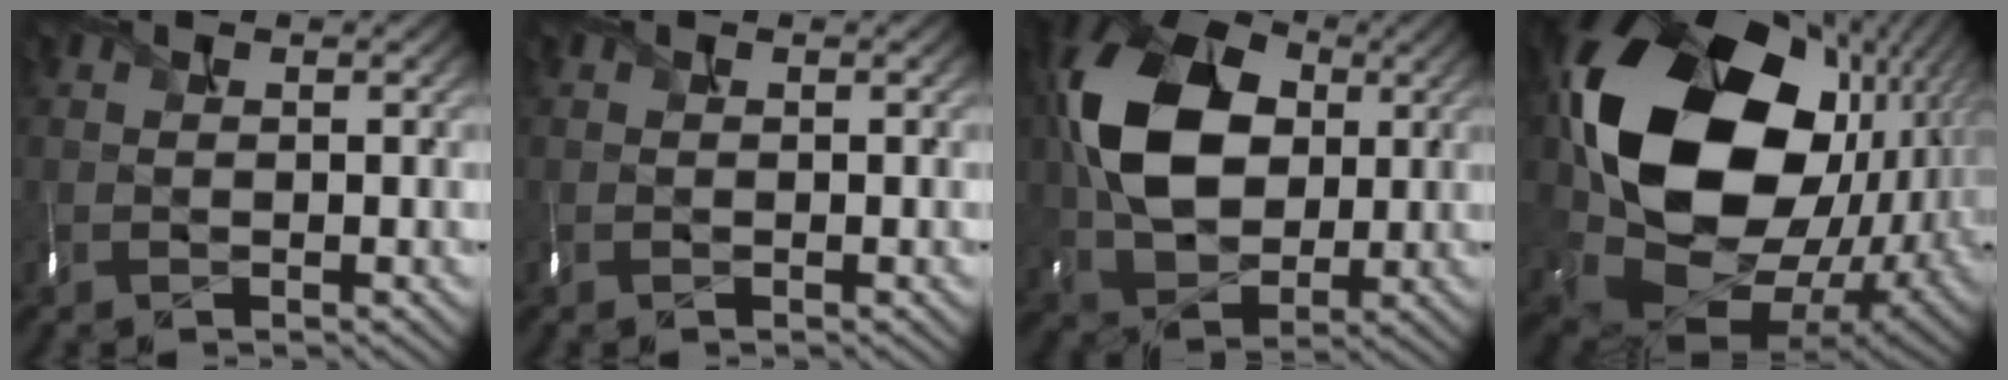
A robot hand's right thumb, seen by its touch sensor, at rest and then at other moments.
{"total": 0.0}
{"total": 13.7, "force": [2.1, 10.0, 9.2], "torque": [-0.213, 0.008, 0.033]}
{"total": 20.1, "force": [2.8, 15.5, 12.3], "torque": [-0.296, -0.044, 0.080]}